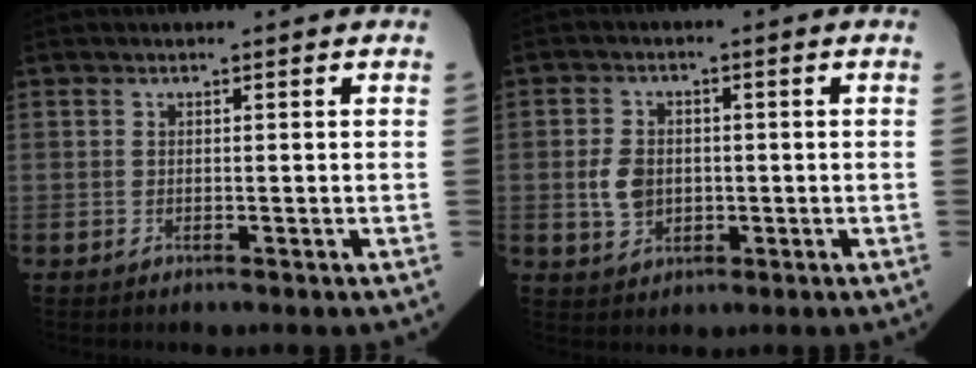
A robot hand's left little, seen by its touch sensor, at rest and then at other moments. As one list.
[{"total": 4.9, "force": [-0.5, 3.9, 2.8], "torque": [-0.065, 0.006, 0.000]}]